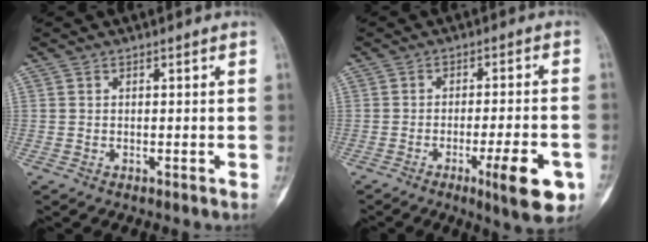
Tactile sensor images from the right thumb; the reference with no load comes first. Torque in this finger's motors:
{"motor_torque": [-0.36, -0.19, 0.37, 0.16, 0.18]}